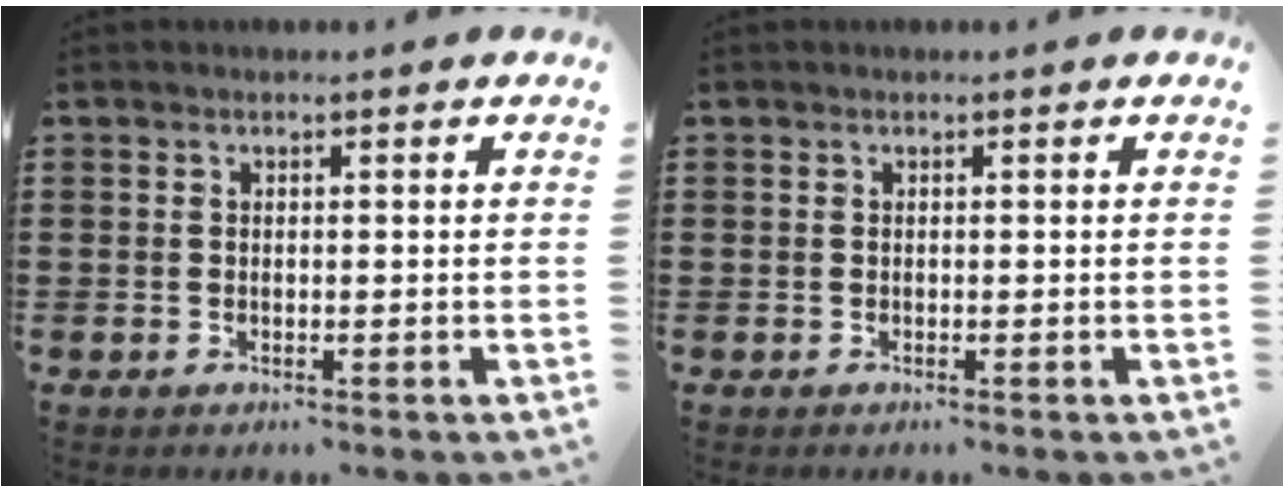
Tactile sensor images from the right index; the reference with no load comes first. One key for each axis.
{"total": 0.0}